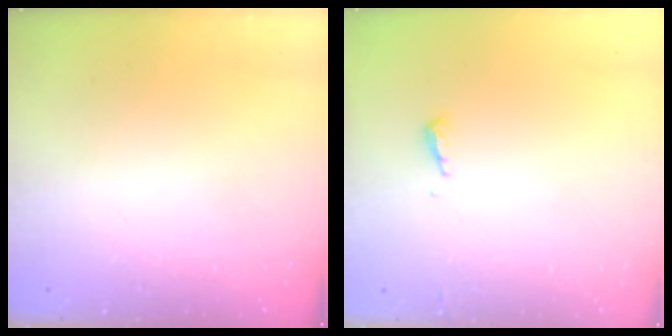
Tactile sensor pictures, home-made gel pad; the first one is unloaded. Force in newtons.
{"total": 5.1, "press": 5.1, "slide": 0.5}